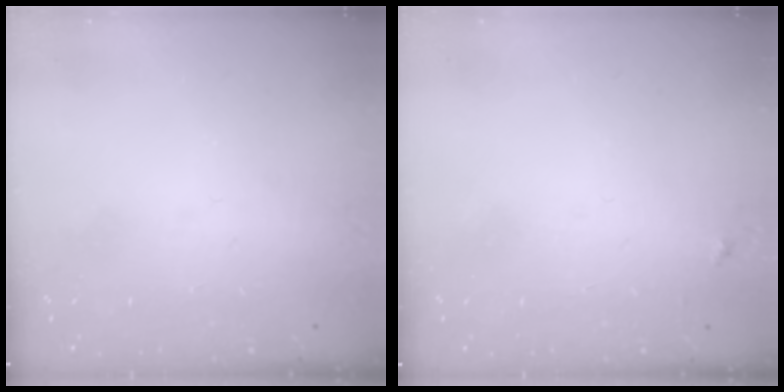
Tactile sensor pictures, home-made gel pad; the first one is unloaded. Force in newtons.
{"total": 4.7, "press": 4.6, "slide": 0.5}